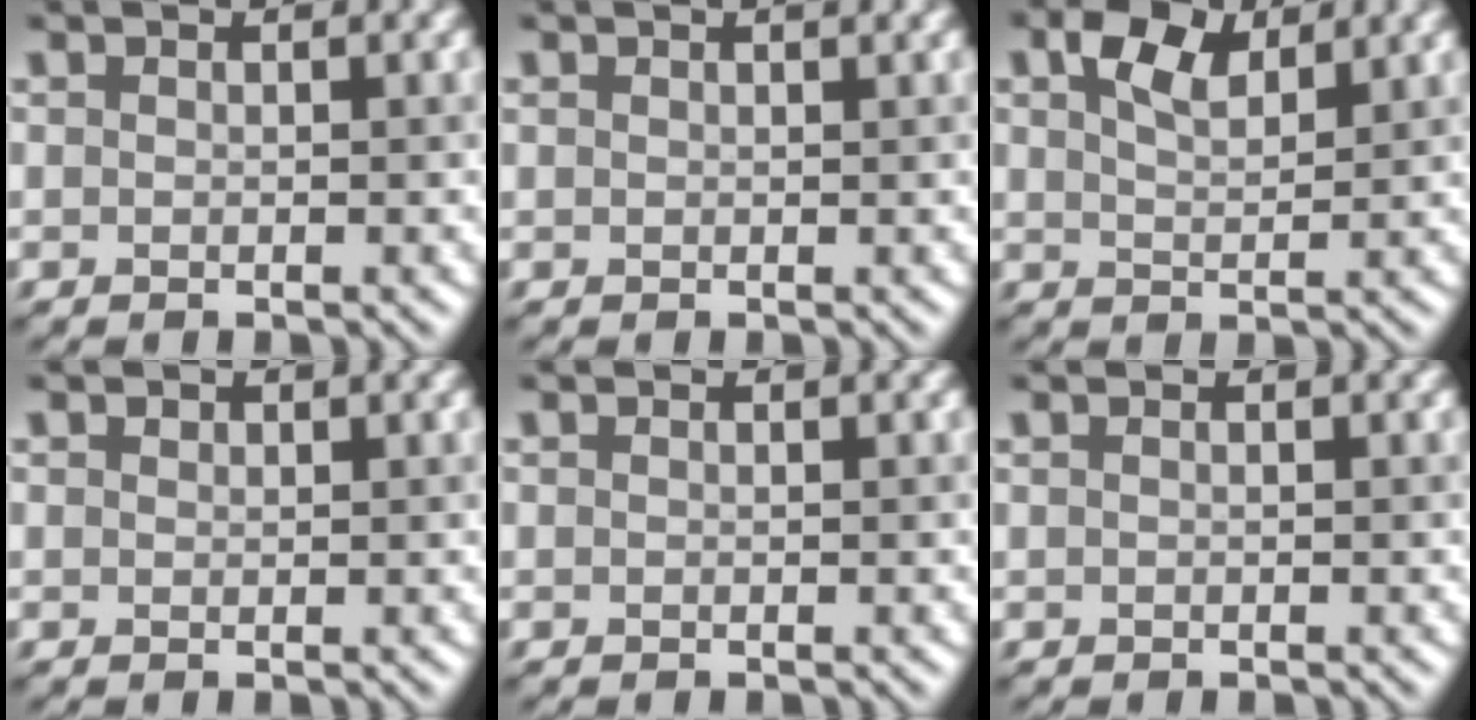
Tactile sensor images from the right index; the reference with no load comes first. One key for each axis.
{"total": 1.0, "fx": 0.7, "fy": 0.5, "fz": 0.6, "tx": -0.007, "ty": 0.002, "tz": 0.011}
{"total": 3.7, "fx": 2.1, "fy": 1.8, "fz": 2.4, "tx": -0.050, "ty": 0.007, "tz": 0.040}
{"total": 0.5, "fx": 0.3, "fy": 0.4, "fz": 0.1, "tx": -0.001, "ty": 0.000, "tz": 0.005}
{"total": 0.0}
{"total": 0.0}